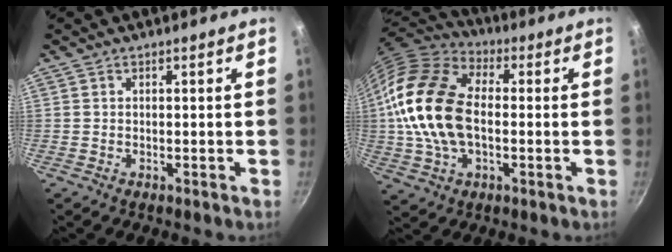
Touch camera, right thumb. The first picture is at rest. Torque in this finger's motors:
{"motor_torque": [-0.63, 1.44, 2.16, -0.61, 0.58]}